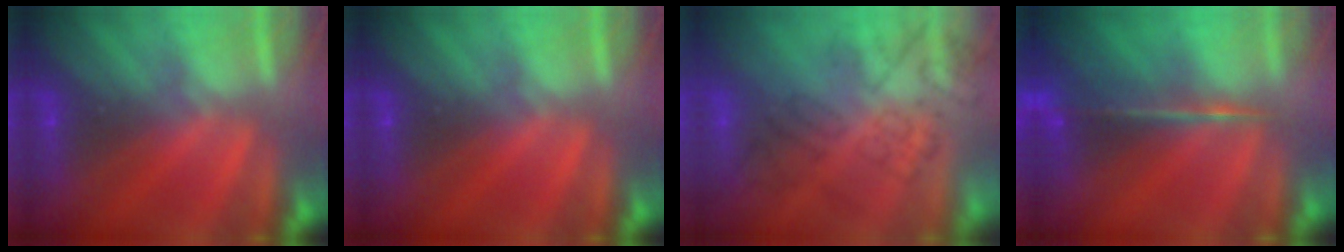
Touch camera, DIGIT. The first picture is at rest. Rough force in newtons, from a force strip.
{"total": 0.0}
{"total": 4.5}
{"total": 5.9}